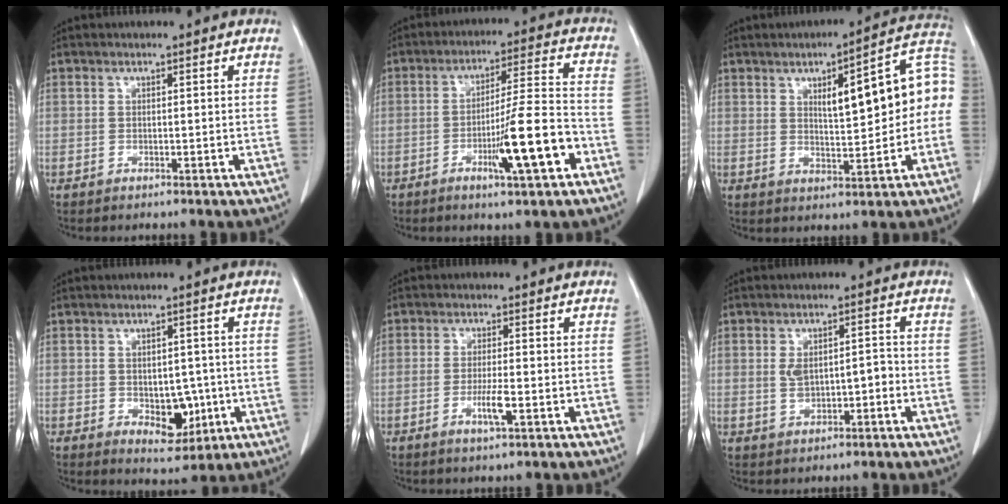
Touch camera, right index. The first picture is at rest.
{"total": 11.8, "force": [-4.7, 0.3, 10.8], "torque": [-0.177, -0.005, -0.075]}
{"total": 13.5, "force": [1.4, 3.5, 13.0], "torque": [-0.174, 0.041, 0.022]}
{"total": 6.1, "force": [-1.3, 3.7, 4.7], "torque": [-0.054, 0.001, -0.006]}
{"total": 3.8, "force": [-1.4, 0.3, 3.5], "torque": [-0.067, -0.005, -0.025]}
{"total": 4.4, "force": [-0.5, 2.3, 3.8], "torque": [-0.069, 0.015, 0.000]}